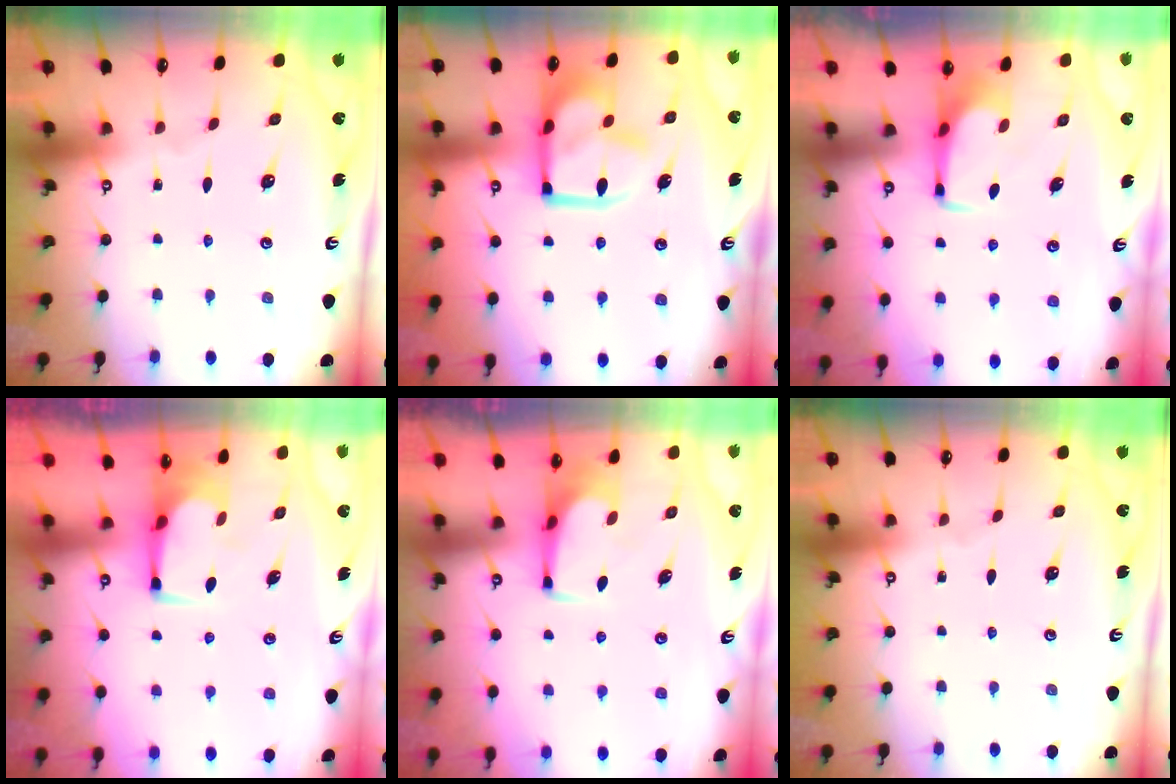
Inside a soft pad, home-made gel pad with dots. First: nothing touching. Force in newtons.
{"total": 14.5, "press": 14.4, "slide": 1.8}
{"total": 1.0, "press": 0.9, "slide": 0.4}
{"total": 2.4, "press": 2.4, "slide": 0.2}
{"total": 1.5, "press": 1.4, "slide": 0.2}
{"total": 0.0}